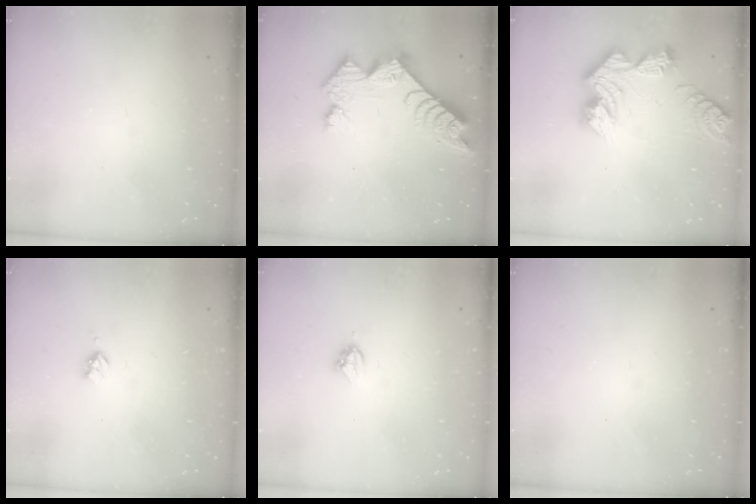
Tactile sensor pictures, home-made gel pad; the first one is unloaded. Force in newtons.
{"total": 11.2, "press": 11.1, "slide": 0.9}
{"total": 13.0, "press": 13.0, "slide": 1.1}
{"total": 2.9, "press": 2.9, "slide": 0.5}
{"total": 3.8, "press": 3.8, "slide": 0.3}
{"total": 0.0}